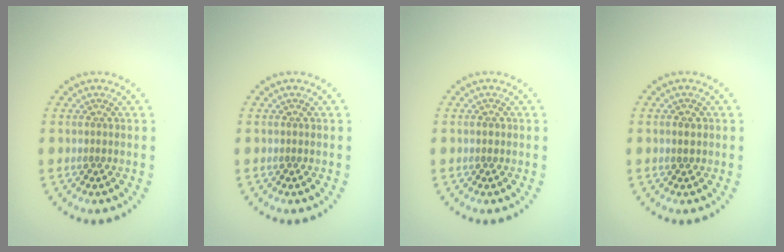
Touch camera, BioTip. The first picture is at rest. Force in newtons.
{"total": 0.0}
{"total": 0.7, "press": 0.7, "slide": 0.1}
{"total": 1.0, "press": 0.9, "slide": 0.4}